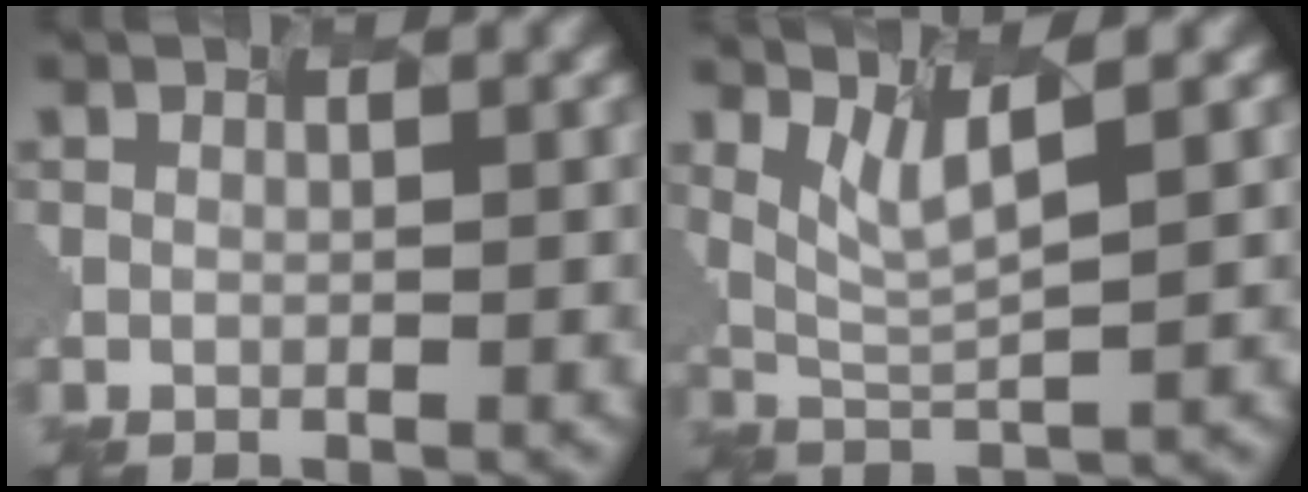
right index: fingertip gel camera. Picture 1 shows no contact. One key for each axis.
{"total": 3.4, "fx": 1.8, "fy": 0.3, "fz": 2.9, "tx": -0.073, "ty": -0.003, "tz": 0.055}